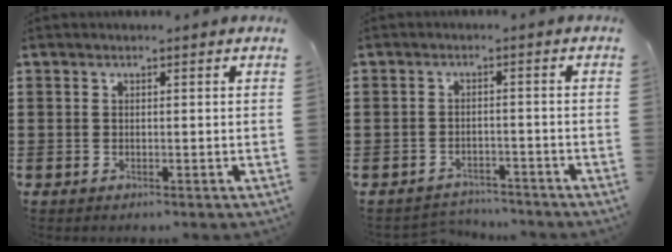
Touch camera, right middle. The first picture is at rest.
{"total": 2.7, "force": [-2.6, 0.5, -0.4], "torque": [-0.002, -0.003, -0.059]}